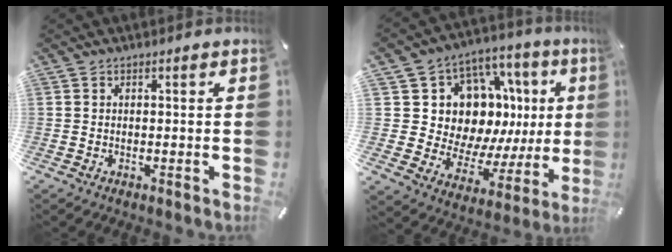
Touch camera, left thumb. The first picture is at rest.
{"total": 16.1, "force": [5.8, 12.8, 7.9], "torque": [-0.111, -0.068, 0.126]}